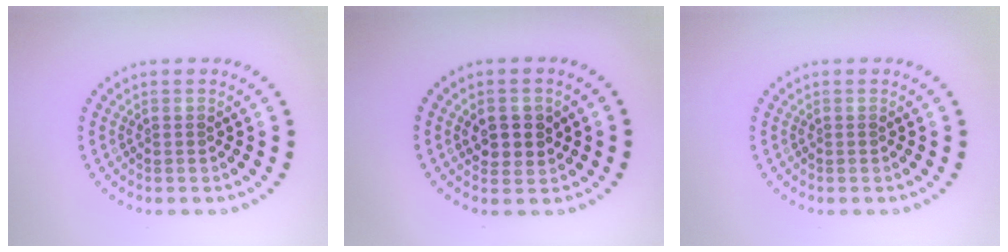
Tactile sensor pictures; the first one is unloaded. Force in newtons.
{"total": 2.6, "press": 2.6, "slide": 0.7}
{"total": 0.0}